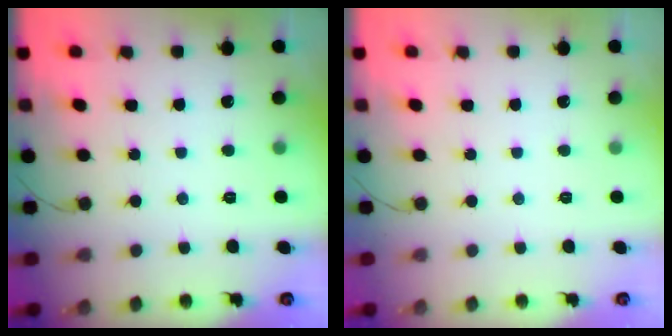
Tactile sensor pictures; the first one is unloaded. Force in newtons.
{"total": 0.0}